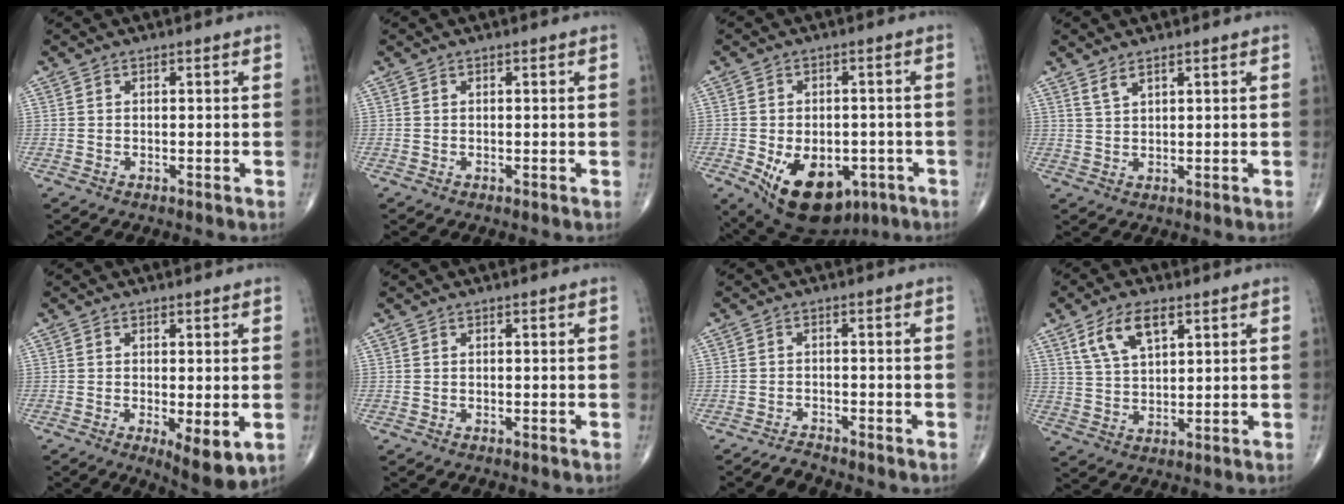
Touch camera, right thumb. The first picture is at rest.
{"total": 0.0}
{"total": 15.4, "force": [-6.2, 9.6, 10.3], "torque": [-0.150, 0.005, -0.076]}
{"total": 2.3, "force": [1.7, 0.7, 1.4], "torque": [-0.029, -0.008, 0.040]}
{"total": 6.9, "force": [-1.6, 2.2, 6.4], "torque": [-0.095, -0.023, -0.020]}
{"total": 0.0}
{"total": 1.9, "force": [-1.9, 0.1, -0.1], "torque": [-0.001, 0.000, -0.036]}
{"total": 8.6, "force": [4.4, 4.1, 6.2], "torque": [-0.109, -0.013, 0.089]}